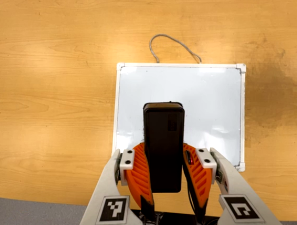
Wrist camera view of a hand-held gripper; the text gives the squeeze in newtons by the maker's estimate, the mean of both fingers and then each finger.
{"total": 8.9, "left": 7.4, "right": 10.4}